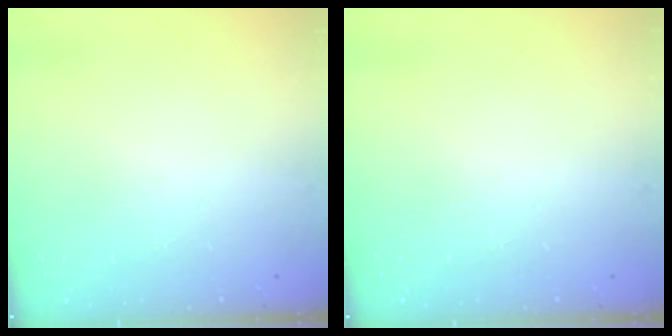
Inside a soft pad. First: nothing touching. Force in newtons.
{"total": 0.0}